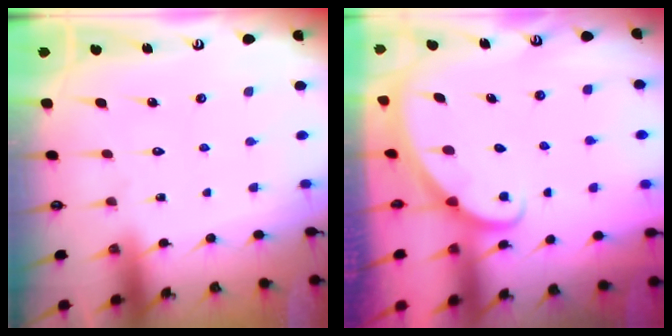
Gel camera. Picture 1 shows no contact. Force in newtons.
{"total": 1.7, "press": 1.7, "slide": 0.1}